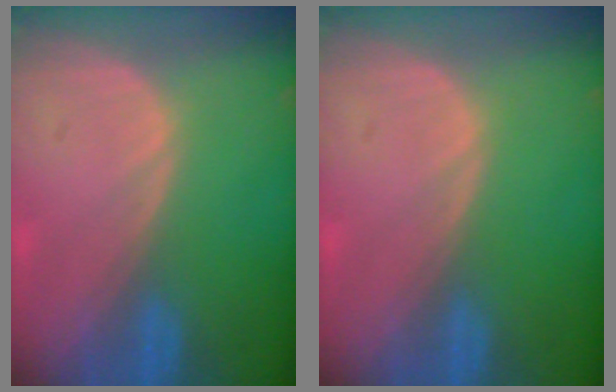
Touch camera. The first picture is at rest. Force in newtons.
{"total": 0.0}